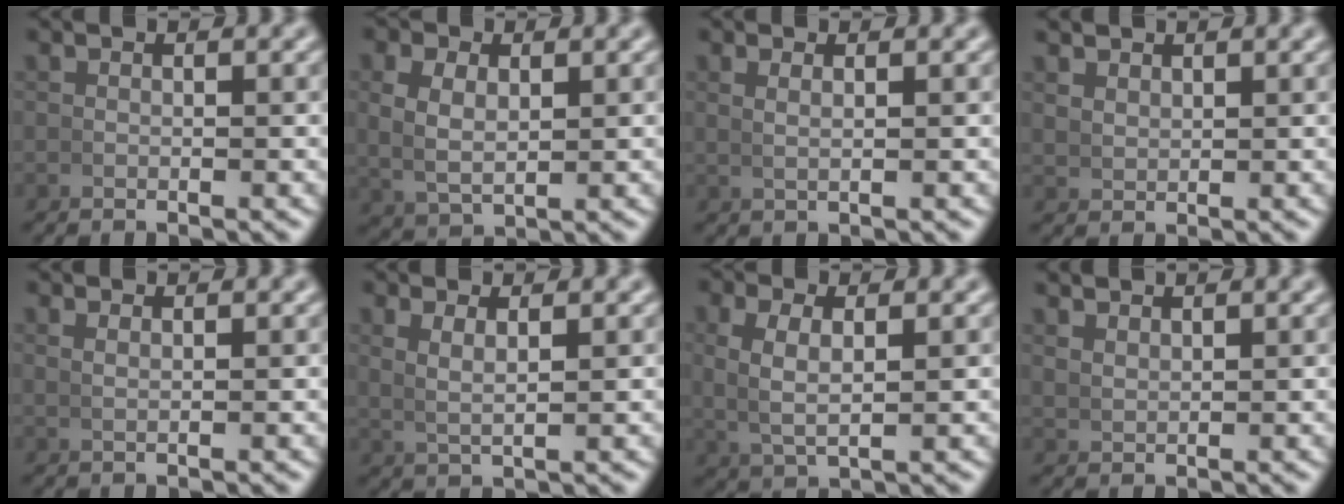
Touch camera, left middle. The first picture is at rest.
{"total": 3.8, "force": [0.9, 2.5, 2.8], "torque": [-0.058, -0.009, 0.030]}
{"total": 1.1, "force": [0.7, -0.4, 0.7], "torque": [-0.013, -0.001, 0.018]}
{"total": 1.9, "force": [1.8, 0.5, 0.5], "torque": [-0.008, 0.001, 0.043]}
{"total": 1.0, "force": [0.8, -0.4, 0.4], "torque": [-0.005, 0.001, 0.019]}
{"total": 2.4, "force": [1.2, 0.5, 2.0], "torque": [-0.036, -0.004, 0.032]}
{"total": 3.6, "force": [0.9, 1.6, 3.1], "torque": [-0.064, -0.003, 0.028]}
{"total": 1.9, "force": [1.8, 0.1, 0.4], "torque": [-0.005, 0.003, 0.043]}